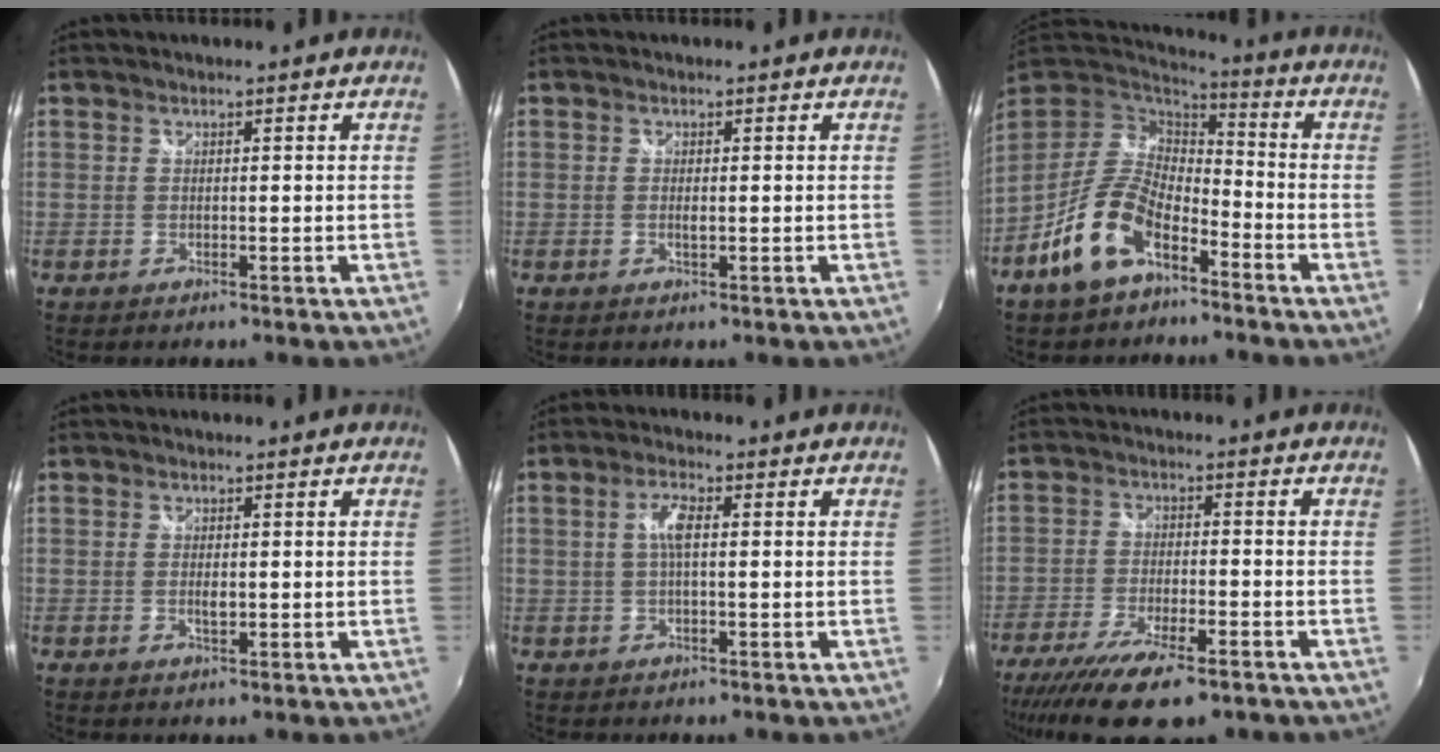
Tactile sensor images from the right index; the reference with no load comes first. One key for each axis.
{"total": 0.9, "fx": 0.1, "fy": 0.2, "fz": 0.9, "tx": -0.017, "ty": 0.002, "tz": 0.001}
{"total": 13.7, "fx": -7.8, "fy": 6.6, "fz": 9.1, "tx": -0.193, "ty": 0.001, "tz": -0.147}
{"total": 1.6, "fx": -0.1, "fy": 0.7, "fz": 1.4, "tx": -0.025, "ty": 0.001, "tz": 0.000}
{"total": 3.5, "fx": 0.3, "fy": 0.9, "fz": 3.4, "tx": -0.067, "ty": 0.006, "tz": 0.006}
{"total": 15.2, "fx": -10.9, "fy": 4.3, "fz": 9.6, "tx": -0.204, "ty": -0.050, "tz": -0.186}